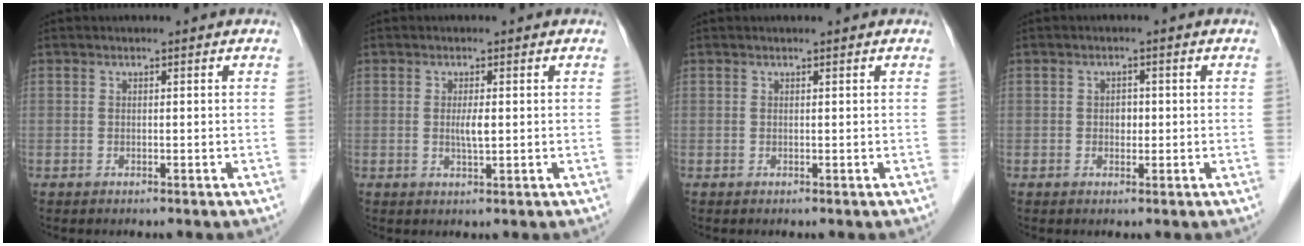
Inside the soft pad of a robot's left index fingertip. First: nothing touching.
{"total": 2.1, "force": [0.2, 0.2, 2.1], "torque": [-0.041, -0.003, 0.003]}
{"total": 0.7, "force": [0.6, -0.1, 0.3], "torque": [-0.007, 0.002, 0.013]}
{"total": 1.5, "force": [0.0, 1.1, 1.0], "torque": [-0.014, 0.002, 0.000]}